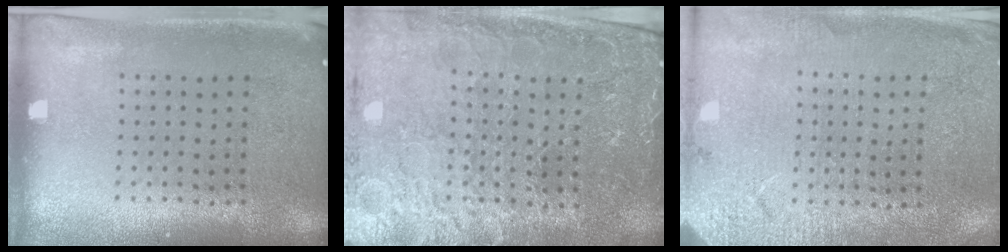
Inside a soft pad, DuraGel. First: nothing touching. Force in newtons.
{"total": 3.7, "press": 3.6, "slide": 1.0}
{"total": 2.5, "press": 2.5, "slide": 0.2}